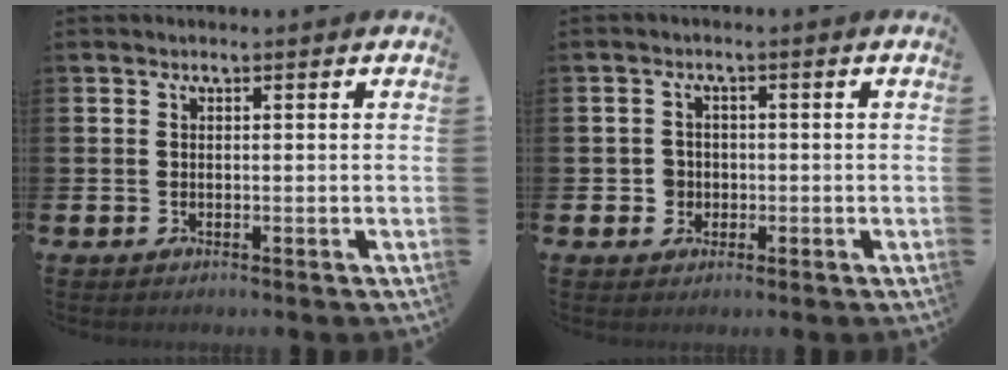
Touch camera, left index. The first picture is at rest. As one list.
[{"total": 2.5, "force": [-0.5, 2.4, 0.2], "torque": [-0.002, 0.003, -0.018]}]